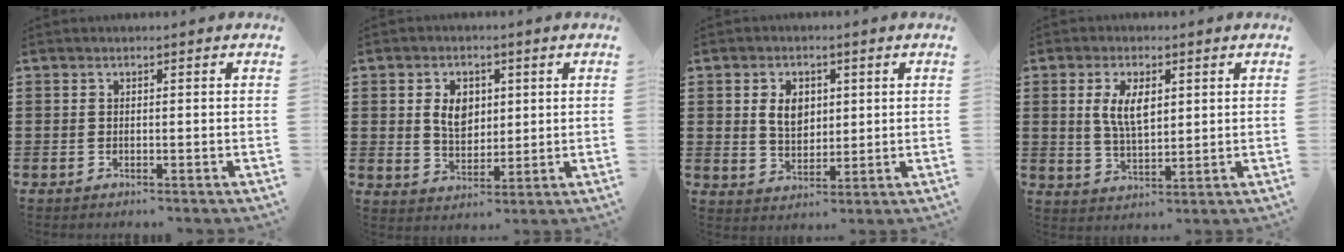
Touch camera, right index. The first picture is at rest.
{"total": 5.2, "force": [1.1, 3.8, 3.4], "torque": [-0.072, 0.012, 0.016]}
{"total": 5.0, "force": [1.2, 3.6, 3.3], "torque": [-0.069, 0.011, 0.017]}
{"total": 5.8, "force": [1.5, 2.7, 4.9], "torque": [-0.094, 0.006, 0.023]}